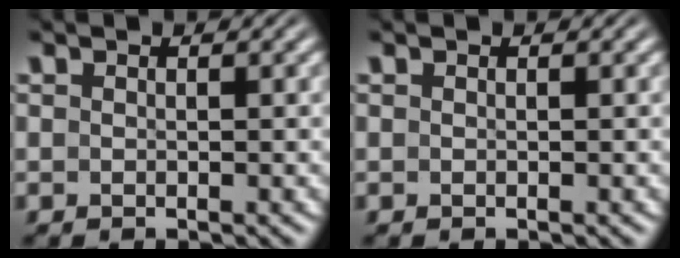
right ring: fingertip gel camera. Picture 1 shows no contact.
{"total": 0.0}